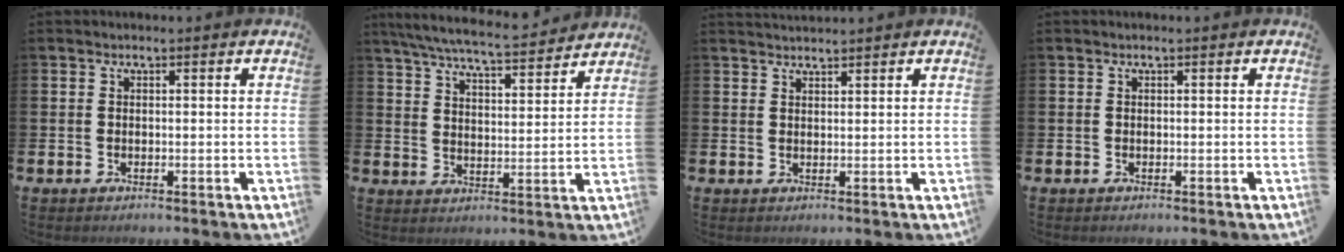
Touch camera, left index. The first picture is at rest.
{"total": 6.9, "force": [6.6, 0.6, 2.1], "torque": [-0.069, -0.041, 0.116]}
{"total": 1.8, "force": [1.8, 0.2, 0.0], "torque": [-0.003, -0.005, 0.033]}
{"total": 0.0}